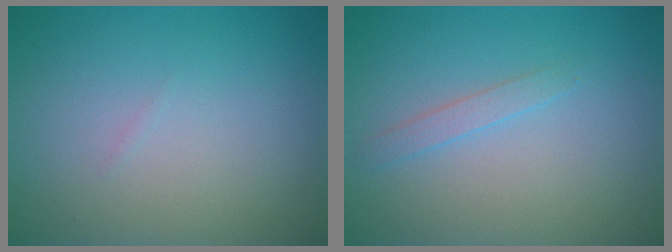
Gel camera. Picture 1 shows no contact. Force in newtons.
{"total": 1.1, "press": 1.1, "slide": 0.1}